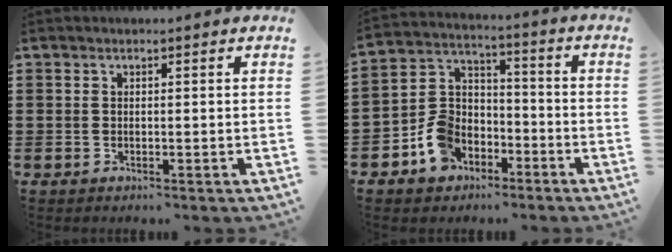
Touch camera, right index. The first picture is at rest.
{"total": 8.0, "force": [-4.2, 6.3, 2.8], "torque": [-0.099, 0.017, -0.086]}